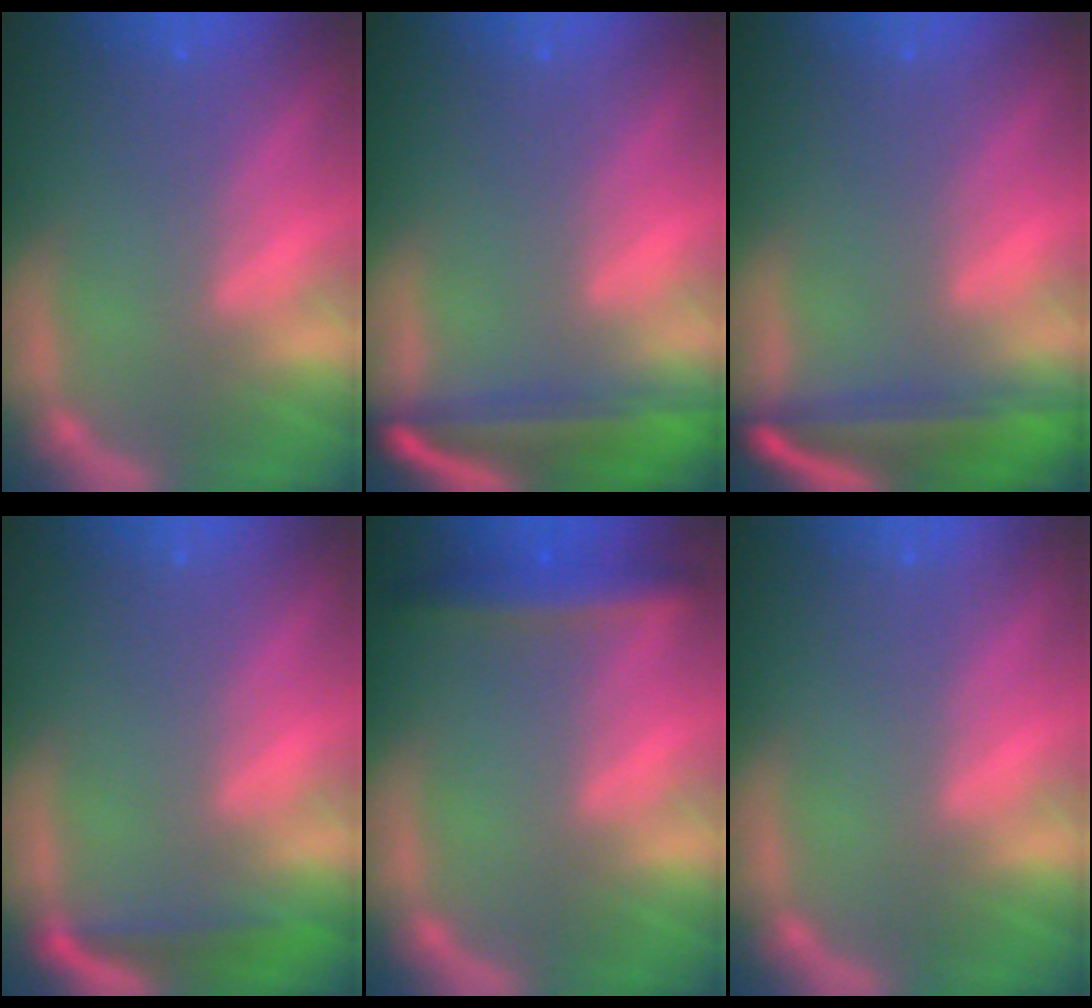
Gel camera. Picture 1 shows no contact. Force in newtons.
{"total": 8.6}
{"total": 8.6}
{"total": 3.0}
{"total": 3.5}
{"total": 0.0}